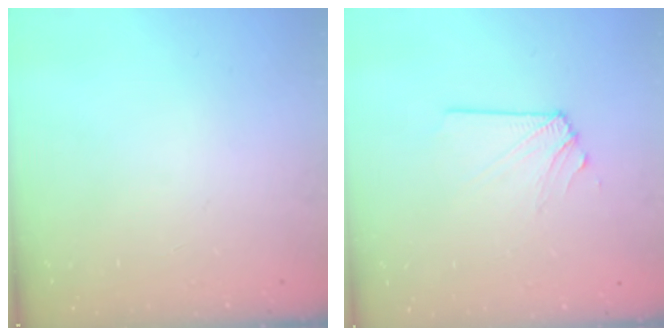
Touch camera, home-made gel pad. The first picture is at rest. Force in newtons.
{"total": 2.9, "press": 2.8, "slide": 0.5}